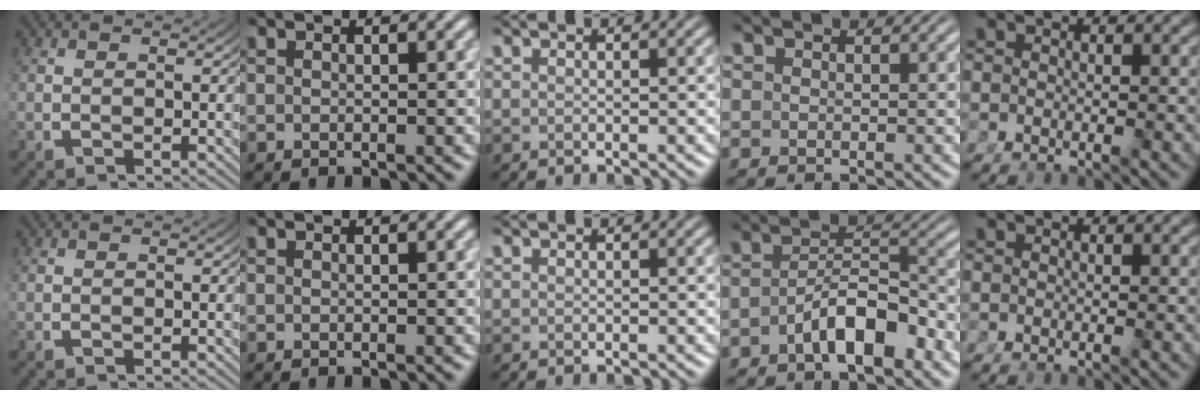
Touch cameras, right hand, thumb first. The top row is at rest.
{"ring": {"total": 4.8, "force": [-3.1, 1.7, 3.3], "torque": [-0.046, -0.003, -0.048]}}